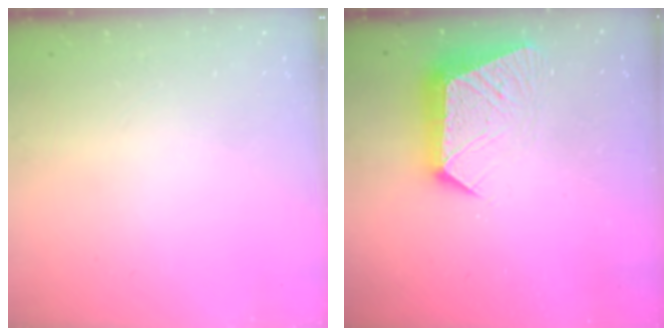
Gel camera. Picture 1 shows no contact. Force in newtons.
{"total": 11.8, "press": 11.7, "slide": 1.1}